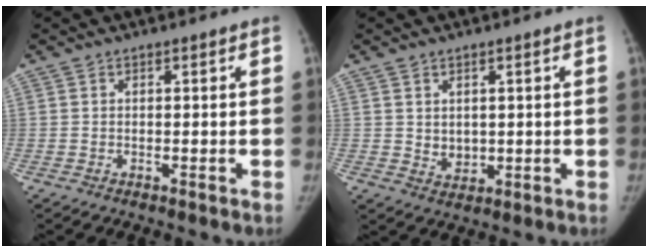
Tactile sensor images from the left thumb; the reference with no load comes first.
{"total": 3.3, "force": [1.0, 2.6, 1.8], "torque": [-0.020, -0.014, 0.029]}